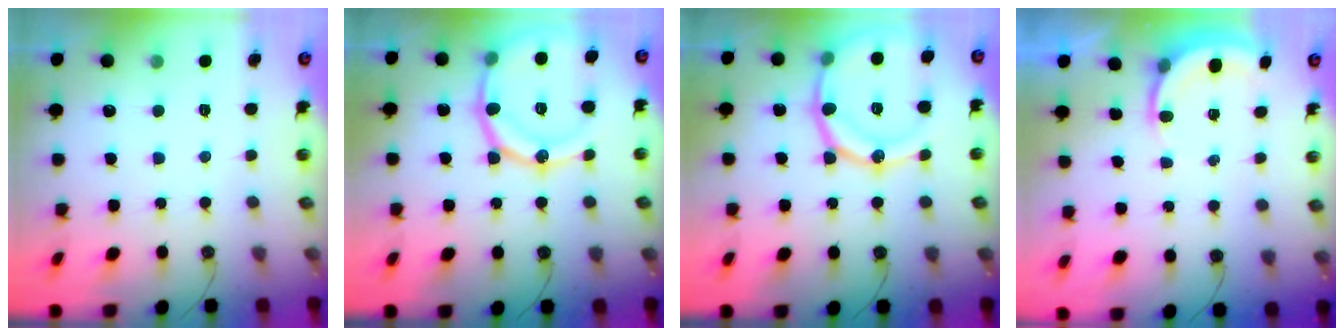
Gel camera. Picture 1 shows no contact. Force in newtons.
{"total": 19.1, "press": 18.8, "slide": 3.4}
{"total": 19.1, "press": 18.8, "slide": 3.4}
{"total": 4.8, "press": 4.8, "slide": 0.3}